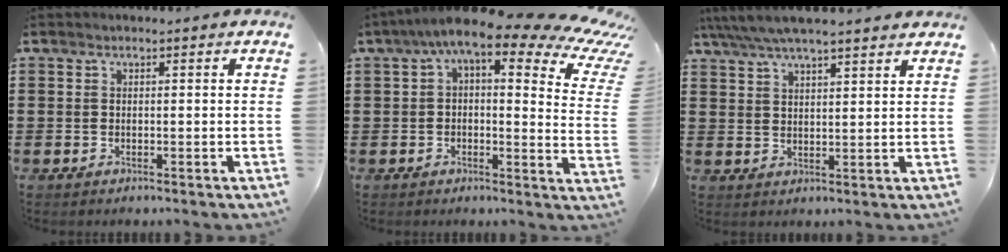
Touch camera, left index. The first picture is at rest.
{"total": 10.5, "force": [6.0, 2.7, 8.2], "torque": [-0.149, -0.032, 0.097]}
{"total": 4.8, "force": [4.4, 0.5, 2.1], "torque": [-0.054, -0.012, 0.076]}